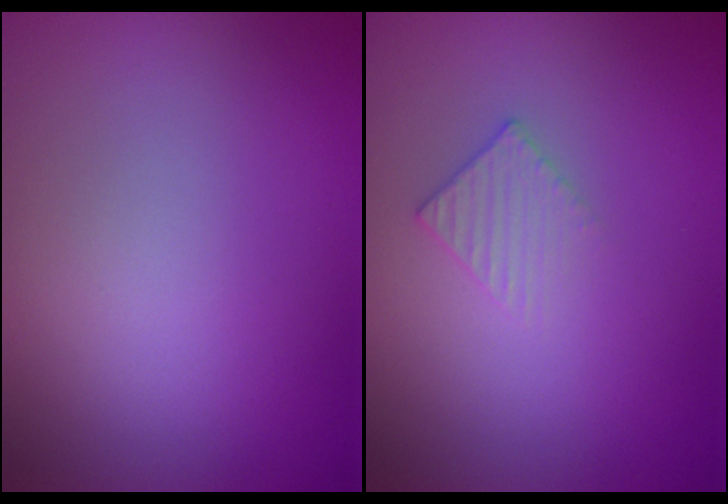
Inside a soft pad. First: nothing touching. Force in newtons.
{"total": 1.4, "press": 1.4, "slide": 0.2}